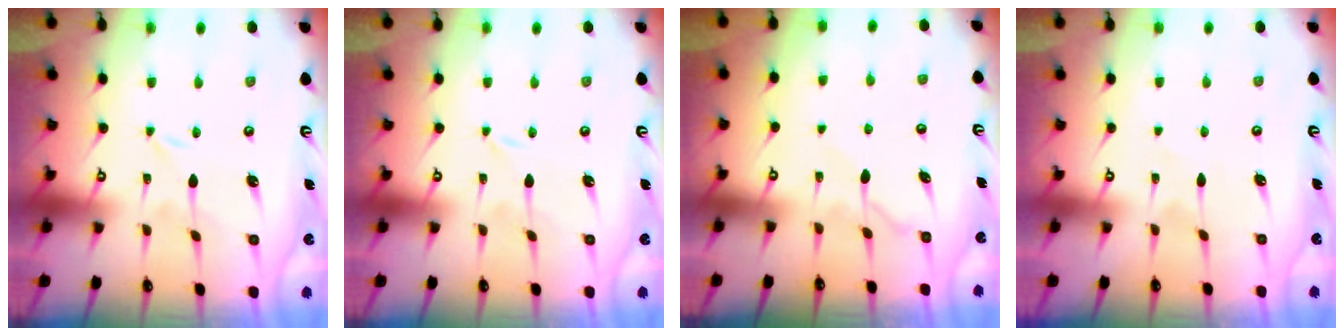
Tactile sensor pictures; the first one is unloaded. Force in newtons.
{"total": 0.0}
{"total": 5.3, "press": 5.2, "slide": 0.6}
{"total": 2.2, "press": 2.2, "slide": 0.3}